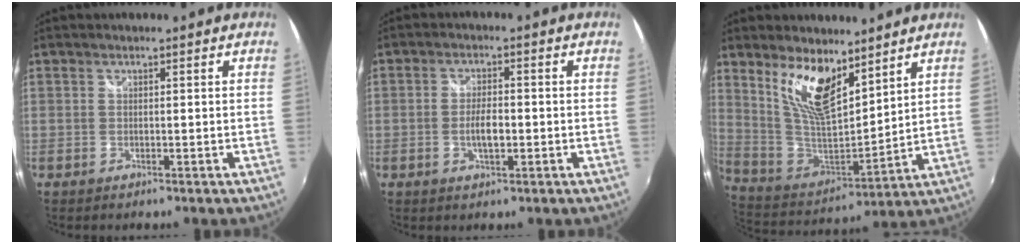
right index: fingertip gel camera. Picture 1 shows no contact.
{"total": 4.1, "force": [-1.0, 1.5, 3.7], "torque": [-0.072, -0.001, -0.016]}
{"total": 14.7, "force": [8.9, 5.8, 10.2], "torque": [-0.195, -0.006, 0.181]}